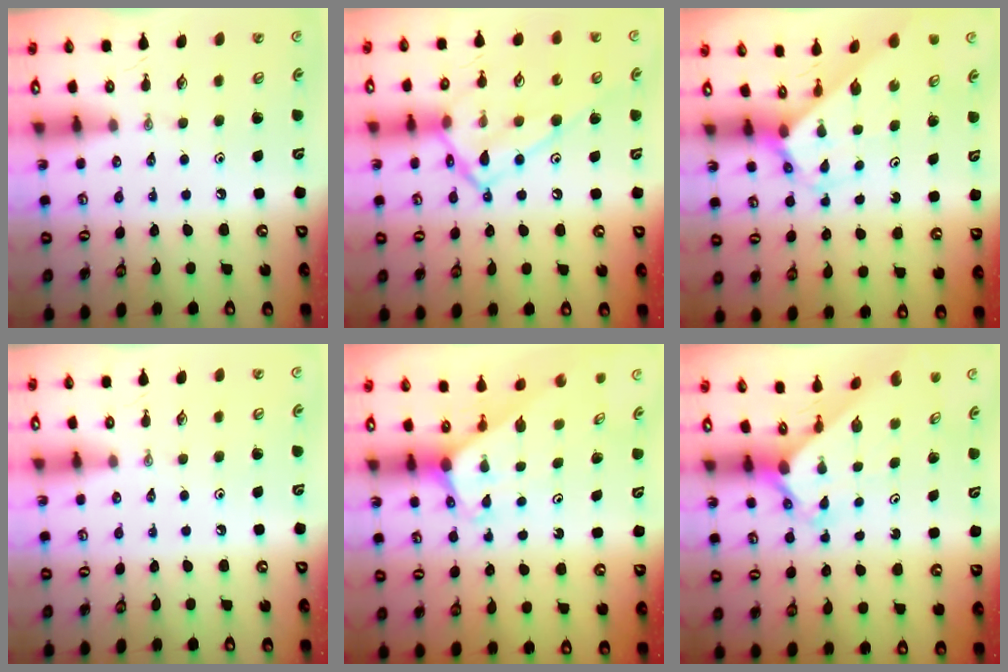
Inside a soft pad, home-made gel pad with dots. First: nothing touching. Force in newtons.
{"total": 15.8, "press": 15.8, "slide": 1.0}
{"total": 2.6, "press": 2.6, "slide": 0.2}
{"total": 0.0}
{"total": 2.1, "press": 2.1, "slide": 0.1}
{"total": 2.7, "press": 2.6, "slide": 0.3}